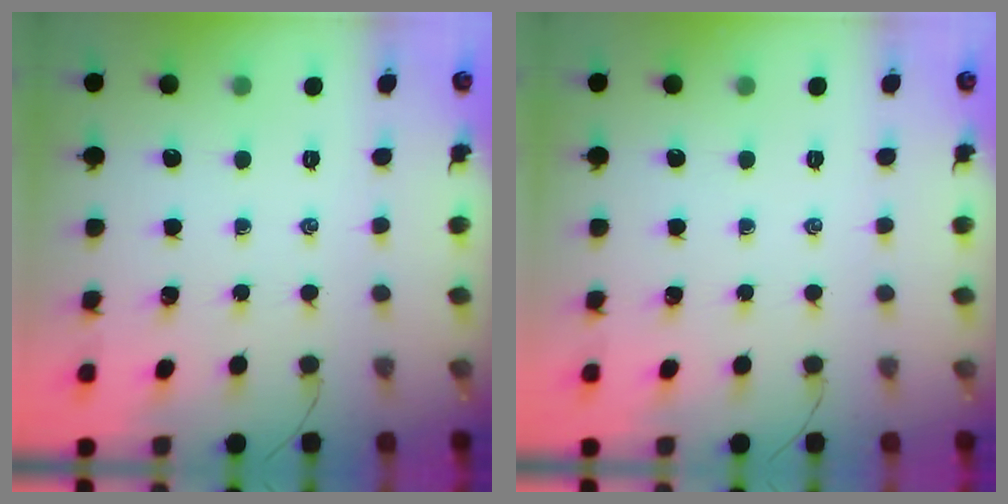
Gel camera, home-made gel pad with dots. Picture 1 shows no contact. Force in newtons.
{"total": 0.0}